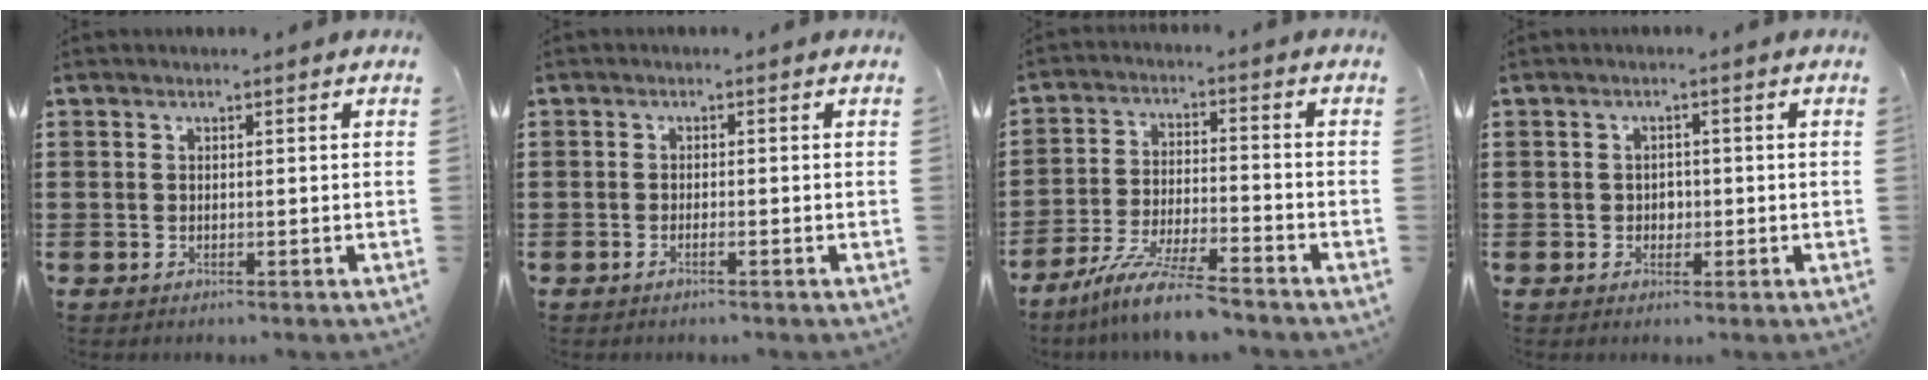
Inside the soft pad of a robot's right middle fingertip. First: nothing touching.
{"total": 0.9, "force": [-0.5, 0.0, 0.7], "torque": [-0.013, -0.004, -0.009]}
{"total": 8.6, "force": [-7.5, 0.0, 4.3], "torque": [-0.094, -0.006, -0.147]}
{"total": 1.5, "force": [-0.1, 1.3, 0.7], "torque": [-0.015, 0.005, -0.005]}